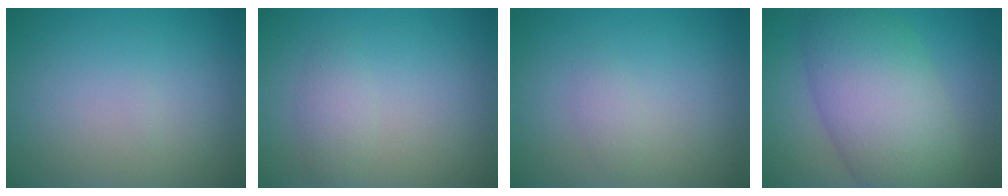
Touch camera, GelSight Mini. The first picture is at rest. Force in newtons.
{"total": 1.6, "press": 1.6, "slide": 0.1}
{"total": 0.9, "press": 0.9, "slide": 0.1}
{"total": 9.6, "press": 9.6, "slide": 0.4}